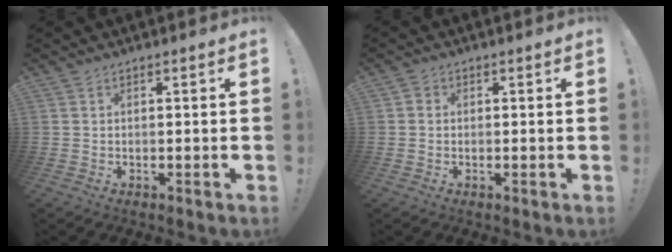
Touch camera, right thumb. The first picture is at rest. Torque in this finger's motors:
{"motor_torque": [0.08, 0.10, -0.36, 0.28, -0.04]}